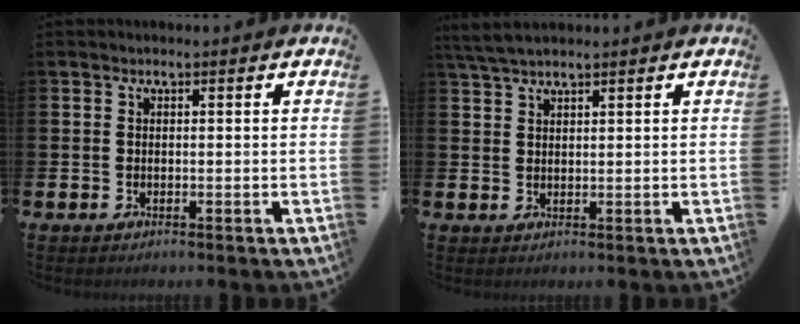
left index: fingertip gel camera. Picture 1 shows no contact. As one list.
[{"total": 3.3, "force": [2.9, 0.6, 1.3], "torque": [-0.037, -0.001, 0.056]}]